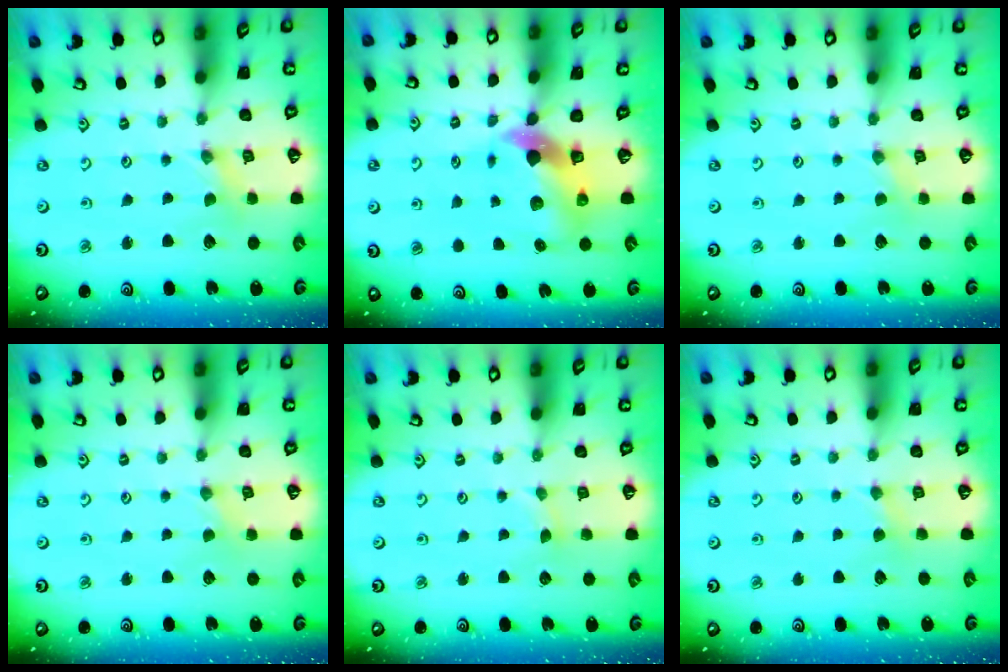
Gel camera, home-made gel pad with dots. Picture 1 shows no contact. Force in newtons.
{"total": 8.3, "press": 8.2, "slide": 1.5}
{"total": 0.0}
{"total": 0.0}
{"total": 1.3, "press": 1.2, "slide": 0.2}
{"total": 2.4, "press": 2.4, "slide": 0.3}